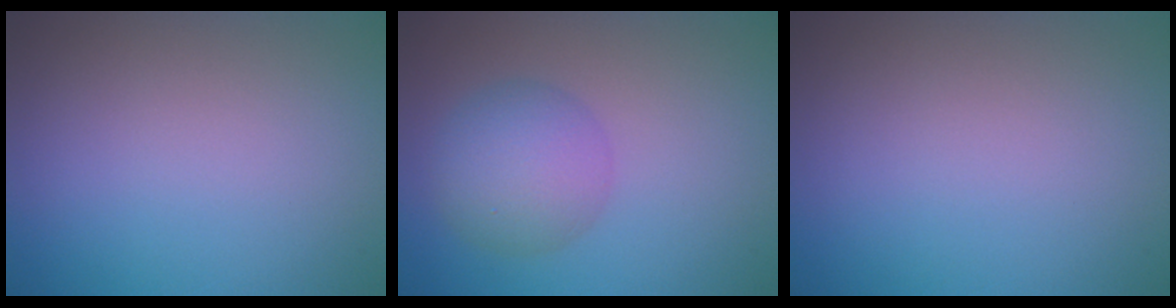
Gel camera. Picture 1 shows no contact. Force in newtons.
{"total": 4.7, "press": 4.7, "slide": 0.1}
{"total": 0.0}